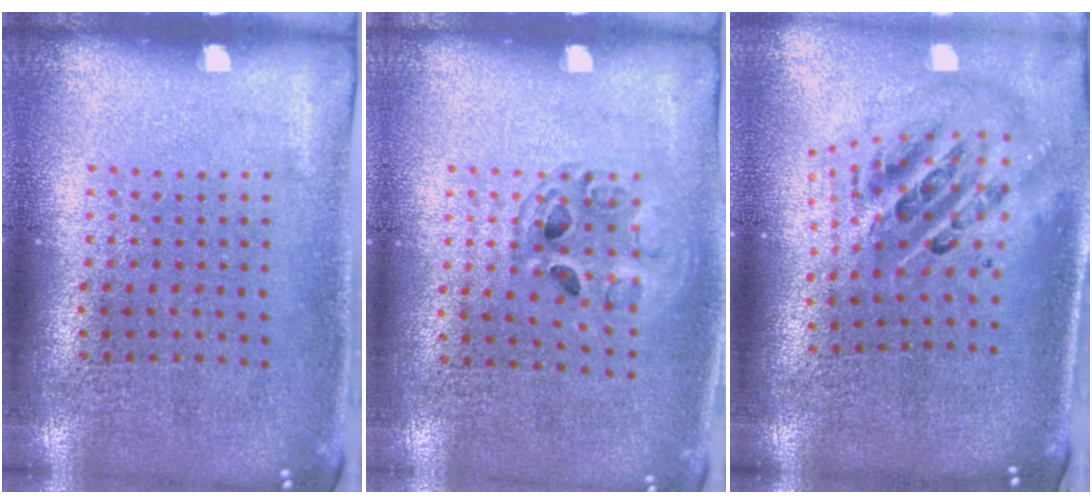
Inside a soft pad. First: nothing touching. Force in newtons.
{"total": 1.3, "press": 1.2, "slide": 0.2}
{"total": 2.6, "press": 1.8, "slide": 1.9}